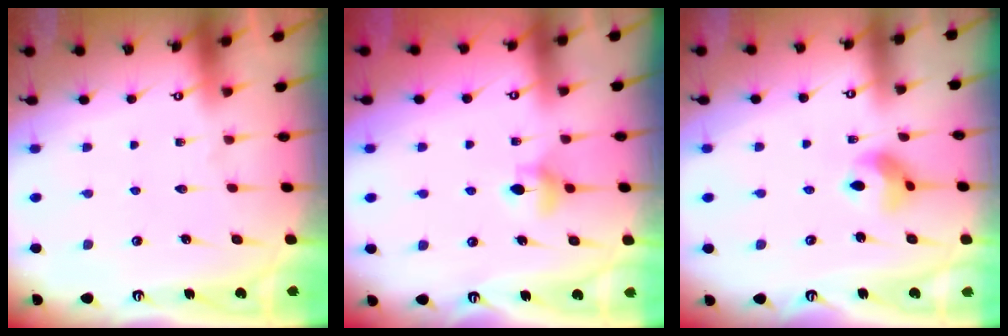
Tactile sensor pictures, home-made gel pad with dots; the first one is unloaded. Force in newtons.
{"total": 5.4, "press": 5.4, "slide": 0.5}
{"total": 7.2, "press": 7.2, "slide": 0.3}